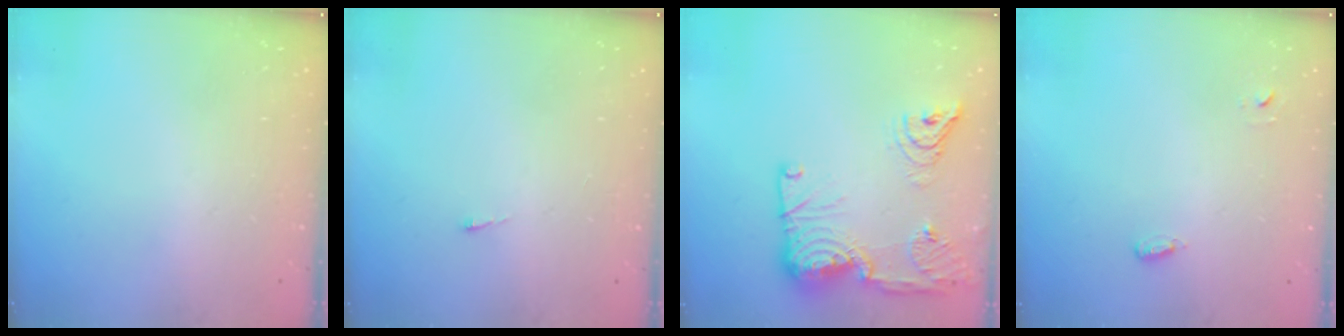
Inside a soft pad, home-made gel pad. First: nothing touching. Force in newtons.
{"total": 2.7, "press": 2.7, "slide": 0.4}
{"total": 21.8, "press": 20.6, "slide": 6.9}
{"total": 3.2, "press": 2.9, "slide": 1.4}